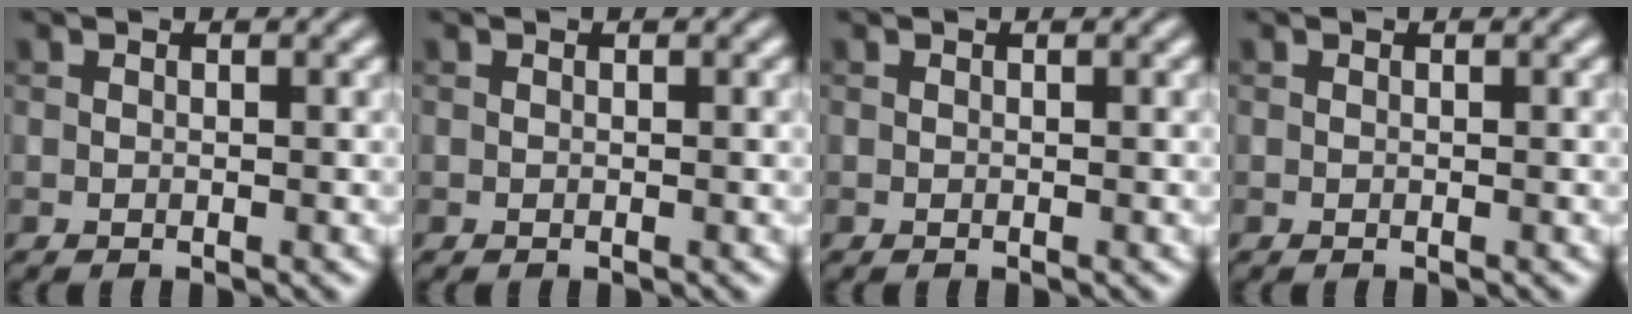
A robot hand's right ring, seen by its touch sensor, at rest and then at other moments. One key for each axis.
{"total": 0.0}
{"total": 0.0}
{"total": 0.0}